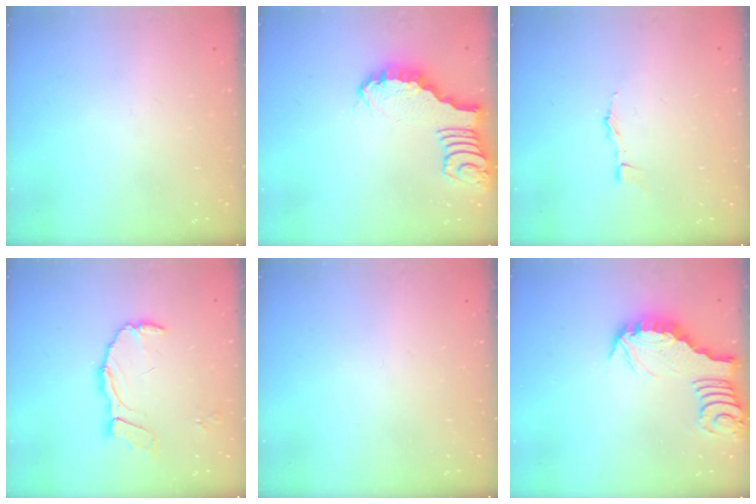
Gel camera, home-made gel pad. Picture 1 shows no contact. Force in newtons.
{"total": 2.4, "press": 2.4, "slide": 0.2}
{"total": 1.6, "press": 1.6, "slide": 0.1}
{"total": 8.9, "press": 8.9, "slide": 0.6}
{"total": 0.0}
{"total": 2.7, "press": 2.7, "slide": 0.3}